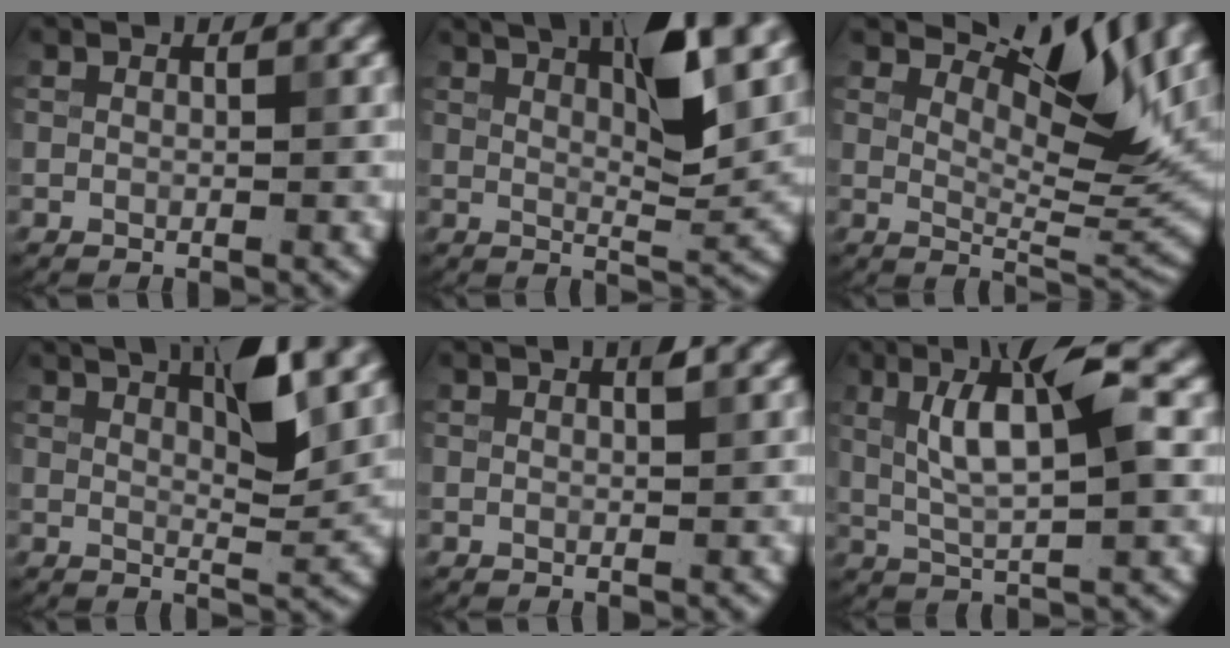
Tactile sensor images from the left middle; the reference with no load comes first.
{"total": 6.9, "force": [3.8, 1.4, 5.6], "torque": [-0.096, 0.013, 0.075]}
{"total": 9.6, "force": [5.4, 3.1, 7.3], "torque": [-0.122, 0.015, 0.107]}
{"total": 4.9, "force": [2.7, 0.8, 4.0], "torque": [-0.071, 0.008, 0.057]}
{"total": 0.7, "force": [-0.5, -0.5, -0.1], "torque": [-0.008, -0.001, 0.006]}
{"total": 6.3, "force": [0.4, 0.8, 6.3], "torque": [-0.129, 0.006, 0.026]}